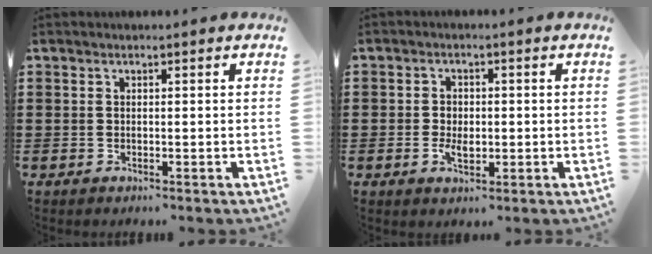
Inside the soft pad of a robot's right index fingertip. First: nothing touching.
{"total": 2.9, "force": [-0.6, 1.9, 2.2], "torque": [-0.041, 0.004, -0.011]}